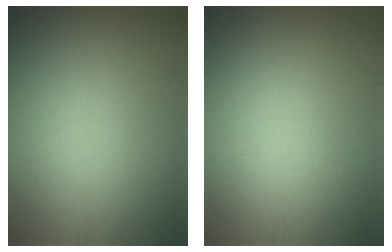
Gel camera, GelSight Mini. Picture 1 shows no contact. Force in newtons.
{"total": 0.0}